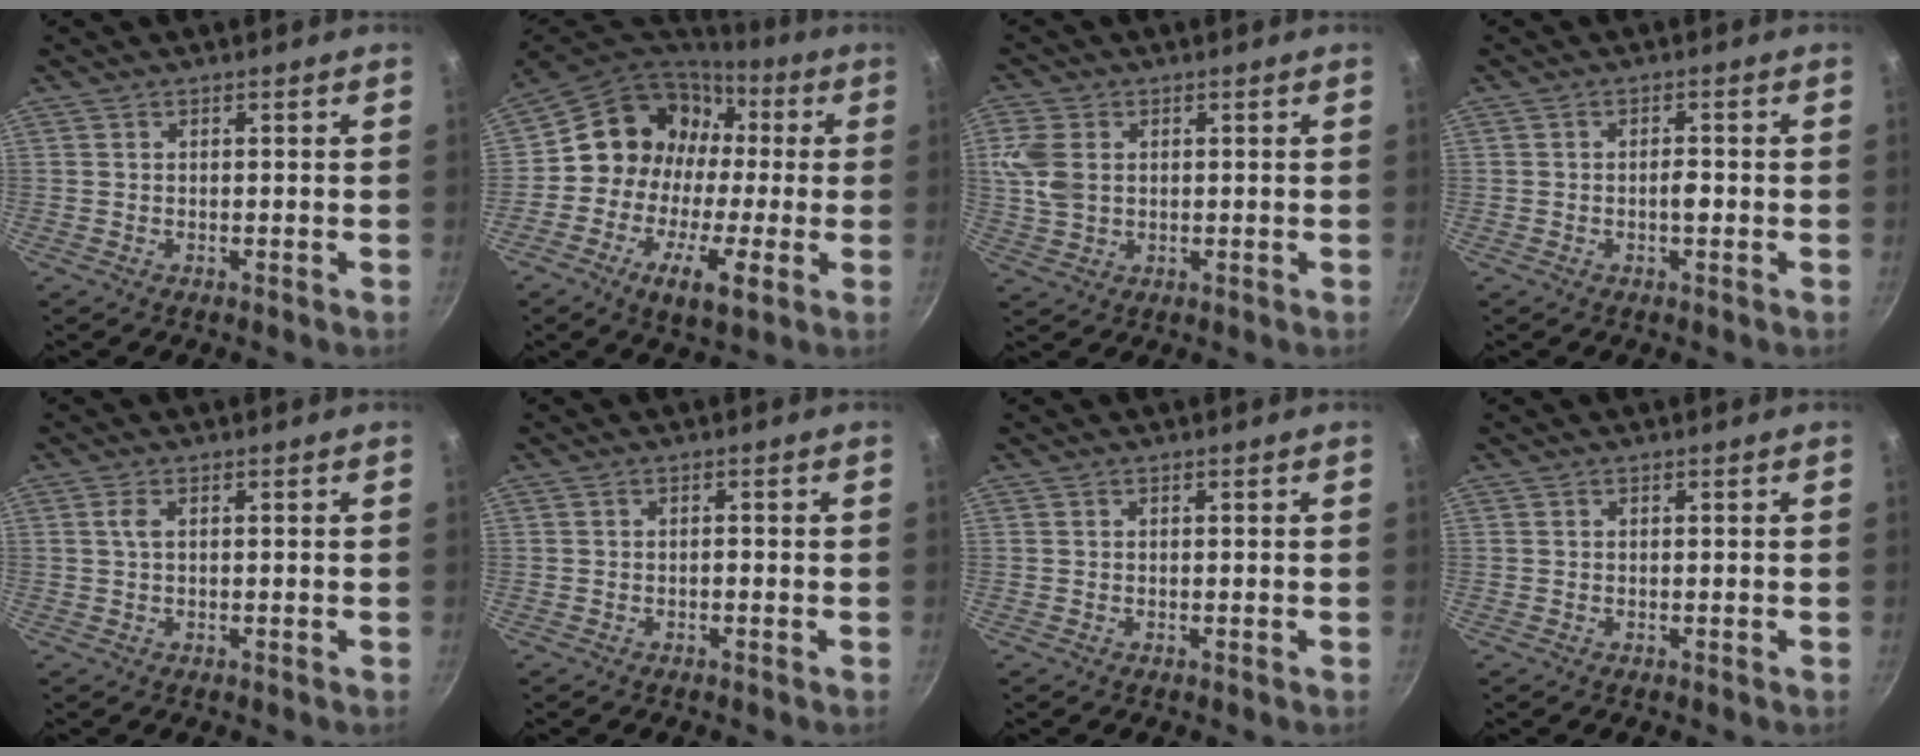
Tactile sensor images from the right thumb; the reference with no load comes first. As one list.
[{"total": 17.9, "force": [0.1, 14.1, 11.0], "torque": [-0.160, 0.042, -0.011]}, {"total": 7.2, "force": [1.3, 5.3, 4.7], "torque": [-0.094, 0.002, 0.026]}, {"total": 2.1, "force": [-0.6, 0.9, 1.9], "torque": [-0.026, 0.009, -0.010]}, {"total": 1.6, "force": [0.3, 0.6, 1.4], "torque": [-0.032, 0.001, 0.007]}, {"total": 0.7, "force": [-0.3, 0.3, 0.5], "torque": [-0.008, 0.005, -0.006]}, {"total": 0.0}, {"total": 0.0}]